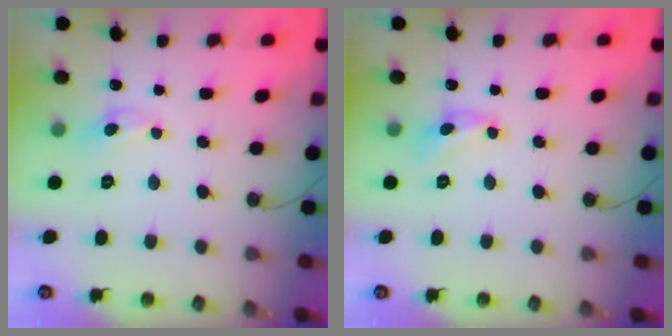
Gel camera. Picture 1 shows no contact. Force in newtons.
{"total": 2.2, "press": 2.2, "slide": 0.3}